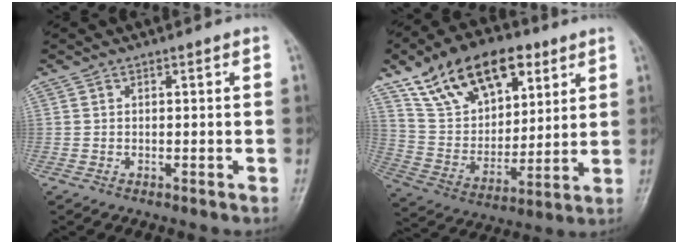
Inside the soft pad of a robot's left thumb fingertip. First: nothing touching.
{"total": 20.3, "force": [11.2, 11.9, 12.1], "torque": [-0.165, -0.032, 0.200]}